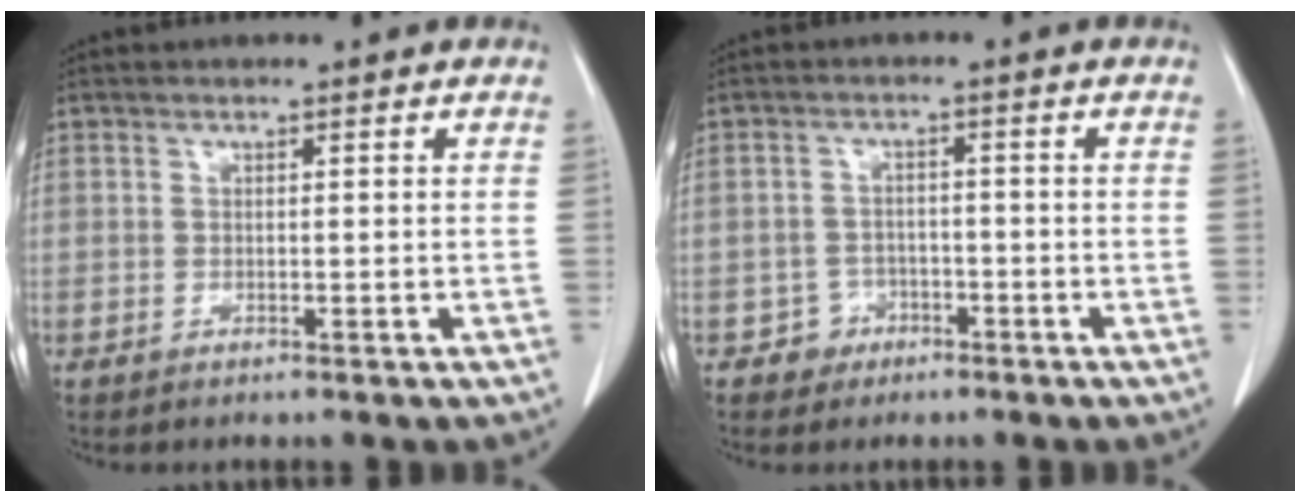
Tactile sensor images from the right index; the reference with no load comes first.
{"total": 3.1, "force": [-1.7, 2.6, -0.1], "torque": [0.009, 0.015, -0.028]}